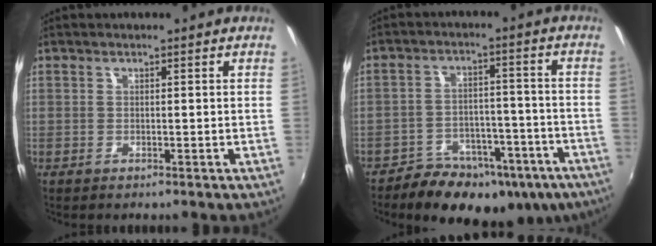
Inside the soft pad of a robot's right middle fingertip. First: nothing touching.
{"total": 19.0, "force": [-13.1, 10.1, 9.5], "torque": [-0.167, 0.003, -0.162]}